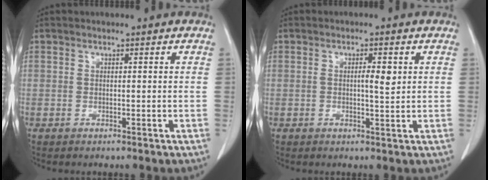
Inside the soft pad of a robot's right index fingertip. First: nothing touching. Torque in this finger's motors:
{"motor_torque": [0.09, 0.07, 0.07, 0.03]}